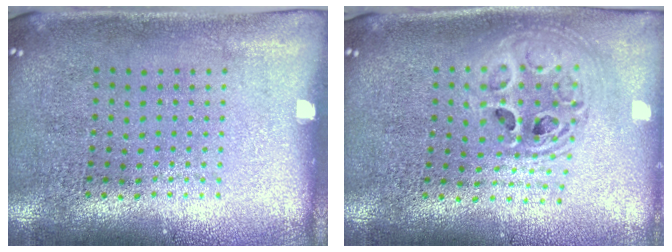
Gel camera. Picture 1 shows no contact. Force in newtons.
{"total": 2.0, "press": 1.6, "slide": 1.2}